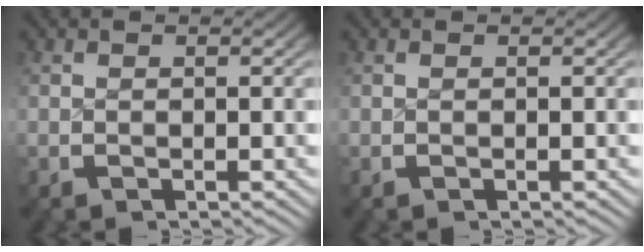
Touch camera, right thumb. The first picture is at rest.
{"total": 0.0}